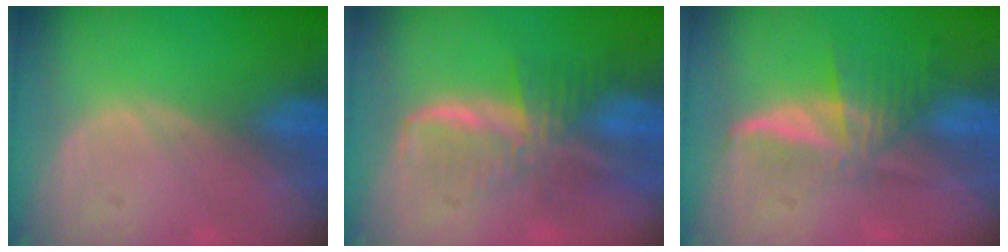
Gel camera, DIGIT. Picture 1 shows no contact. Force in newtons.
{"total": 6.9, "press": 6.4, "slide": 2.7}
{"total": 6.0, "press": 5.5, "slide": 2.4}